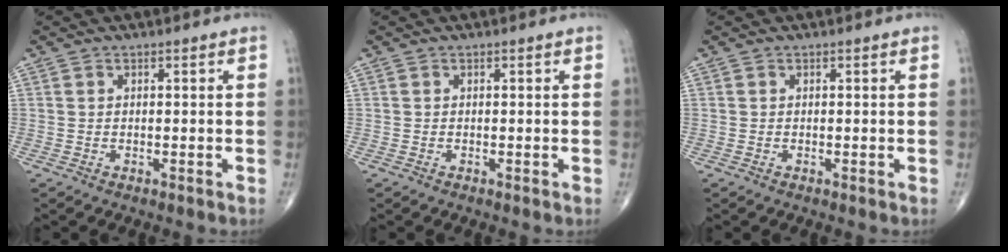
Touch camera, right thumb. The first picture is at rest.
{"total": 0.0}
{"total": 0.0}